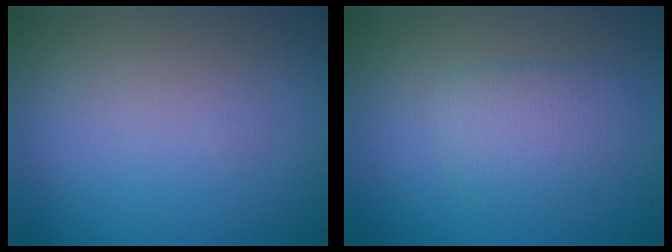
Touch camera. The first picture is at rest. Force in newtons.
{"total": 2.4, "press": 2.4, "slide": 0.4}